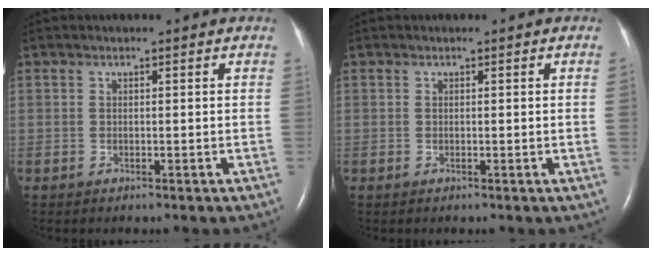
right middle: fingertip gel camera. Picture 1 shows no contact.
{"total": 0.6, "force": [0.0, -0.3, 0.5], "torque": [-0.007, -0.001, -0.001]}